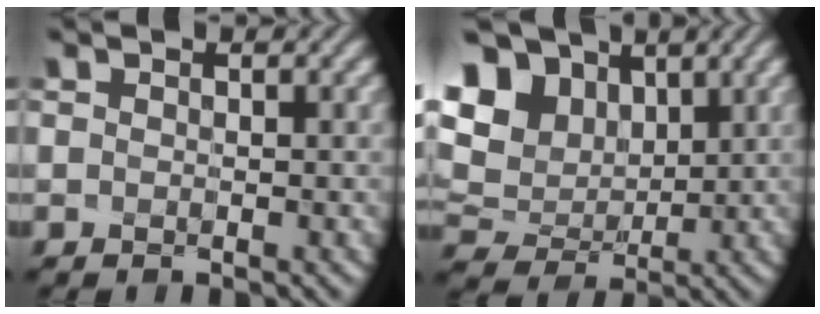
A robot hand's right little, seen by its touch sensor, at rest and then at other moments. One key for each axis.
{"total": 10.7, "fx": 4.8, "fy": 8.0, "fz": 5.3, "tx": -0.131, "ty": 0.023, "tz": 0.089}